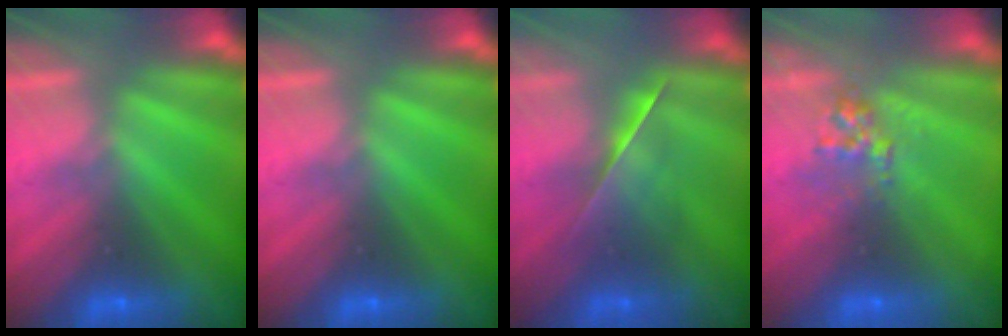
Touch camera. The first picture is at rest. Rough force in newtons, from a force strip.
{"total": 0.0}
{"total": 2.1}
{"total": 2.6}